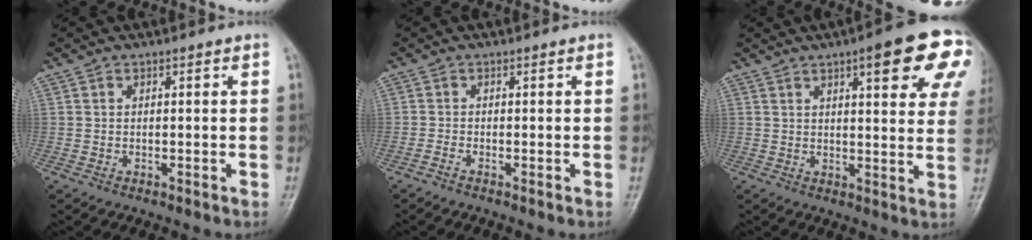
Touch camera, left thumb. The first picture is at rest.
{"total": 0.8, "force": [-0.6, 0.0, 0.4], "torque": [-0.013, 0.003, -0.016]}
{"total": 16.2, "force": [7.4, 4.4, 13.7], "torque": [-0.143, -0.018, 0.084]}